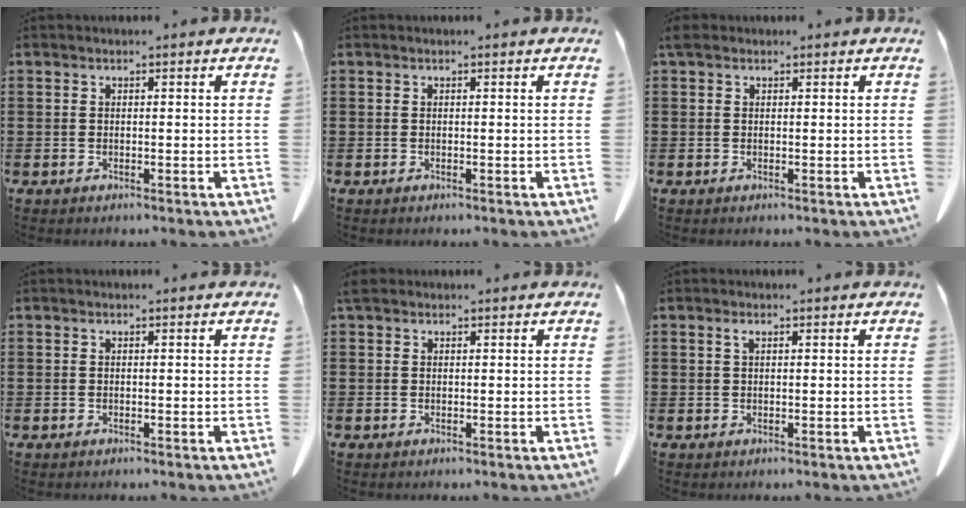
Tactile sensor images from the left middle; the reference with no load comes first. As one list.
[{"total": 0.0}, {"total": 1.0, "force": [0.6, 0.7, 0.5], "torque": [-0.013, 0.005, 0.010]}, {"total": 0.0}, {"total": 1.3, "force": [0.9, 0.8, 0.5], "torque": [-0.015, 0.004, 0.017]}, {"total": 1.2, "force": [0.5, 0.4, 1.0], "torque": [-0.013, 0.000, 0.007]}]